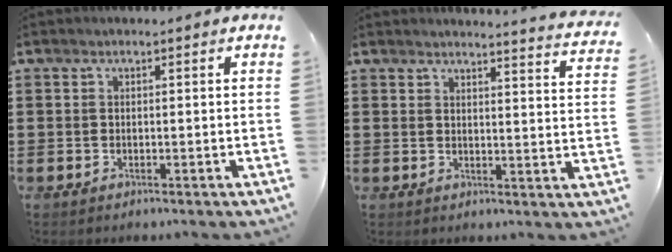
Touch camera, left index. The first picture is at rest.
{"total": 3.4, "force": [3.2, -0.8, 0.5], "torque": [-0.016, -0.025, 0.054]}